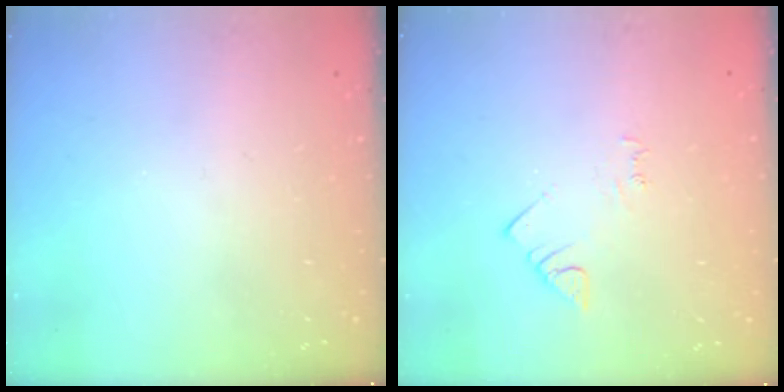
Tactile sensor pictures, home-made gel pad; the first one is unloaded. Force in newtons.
{"total": 2.9, "press": 2.9, "slide": 0.5}